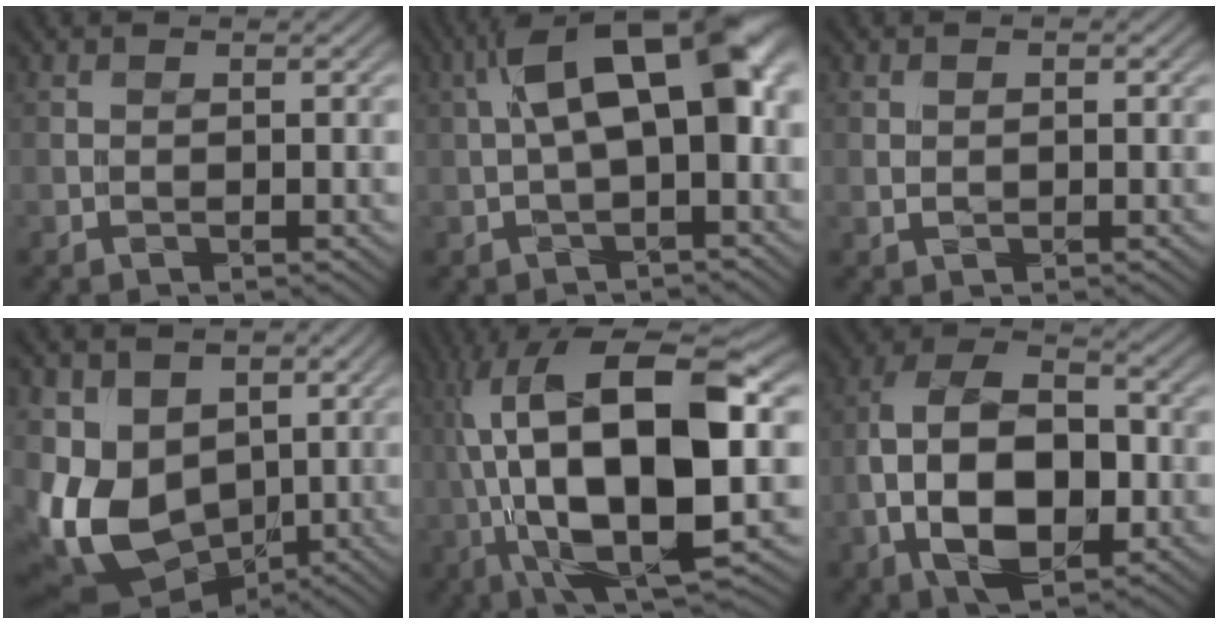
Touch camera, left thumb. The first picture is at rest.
{"total": 11.9, "force": [1.4, 5.5, 10.4], "torque": [-0.165, 0.020, 0.020]}
{"total": 0.7, "force": [0.4, 0.5, 0.3], "torque": [-0.006, 0.001, 0.007]}
{"total": 11.4, "force": [-0.5, 9.1, 6.7], "torque": [-0.182, -0.022, 0.007]}
{"total": 17.6, "force": [1.5, 6.6, 16.3], "torque": [-0.323, 0.024, 0.026]}
{"total": 11.7, "force": [-2.5, 6.9, 9.1], "torque": [-0.194, -0.001, -0.054]}